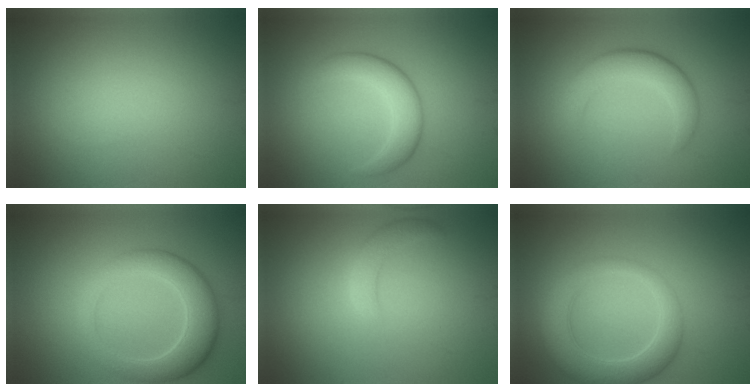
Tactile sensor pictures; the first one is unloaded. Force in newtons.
{"total": 3.8, "press": 3.8, "slide": 0.1}
{"total": 4.0, "press": 4.0, "slide": 0.1}
{"total": 5.8, "press": 5.8, "slide": 0.5}
{"total": 2.2, "press": 2.2, "slide": 0.1}
{"total": 5.4, "press": 5.4, "slide": 0.2}